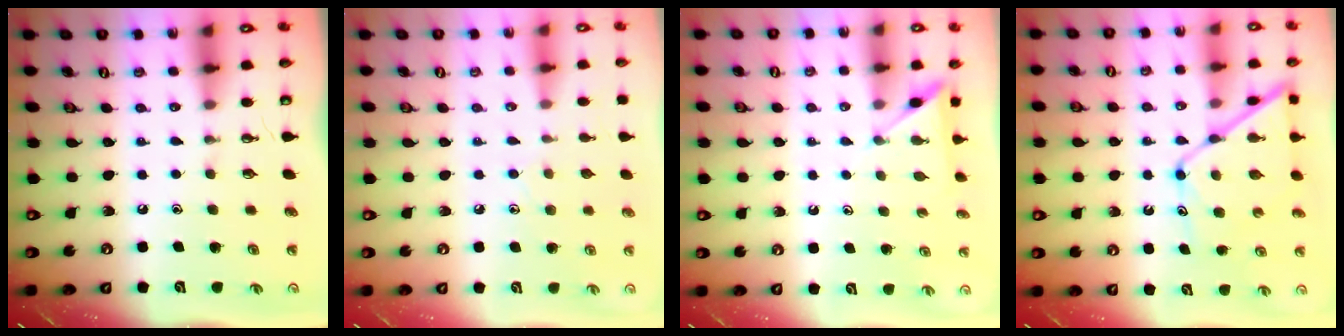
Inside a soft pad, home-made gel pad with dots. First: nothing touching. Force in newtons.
{"total": 7.3, "press": 7.2, "slide": 0.7}
{"total": 5.6, "press": 5.6, "slide": 0.5}
{"total": 12.3, "press": 12.3, "slide": 1.1}